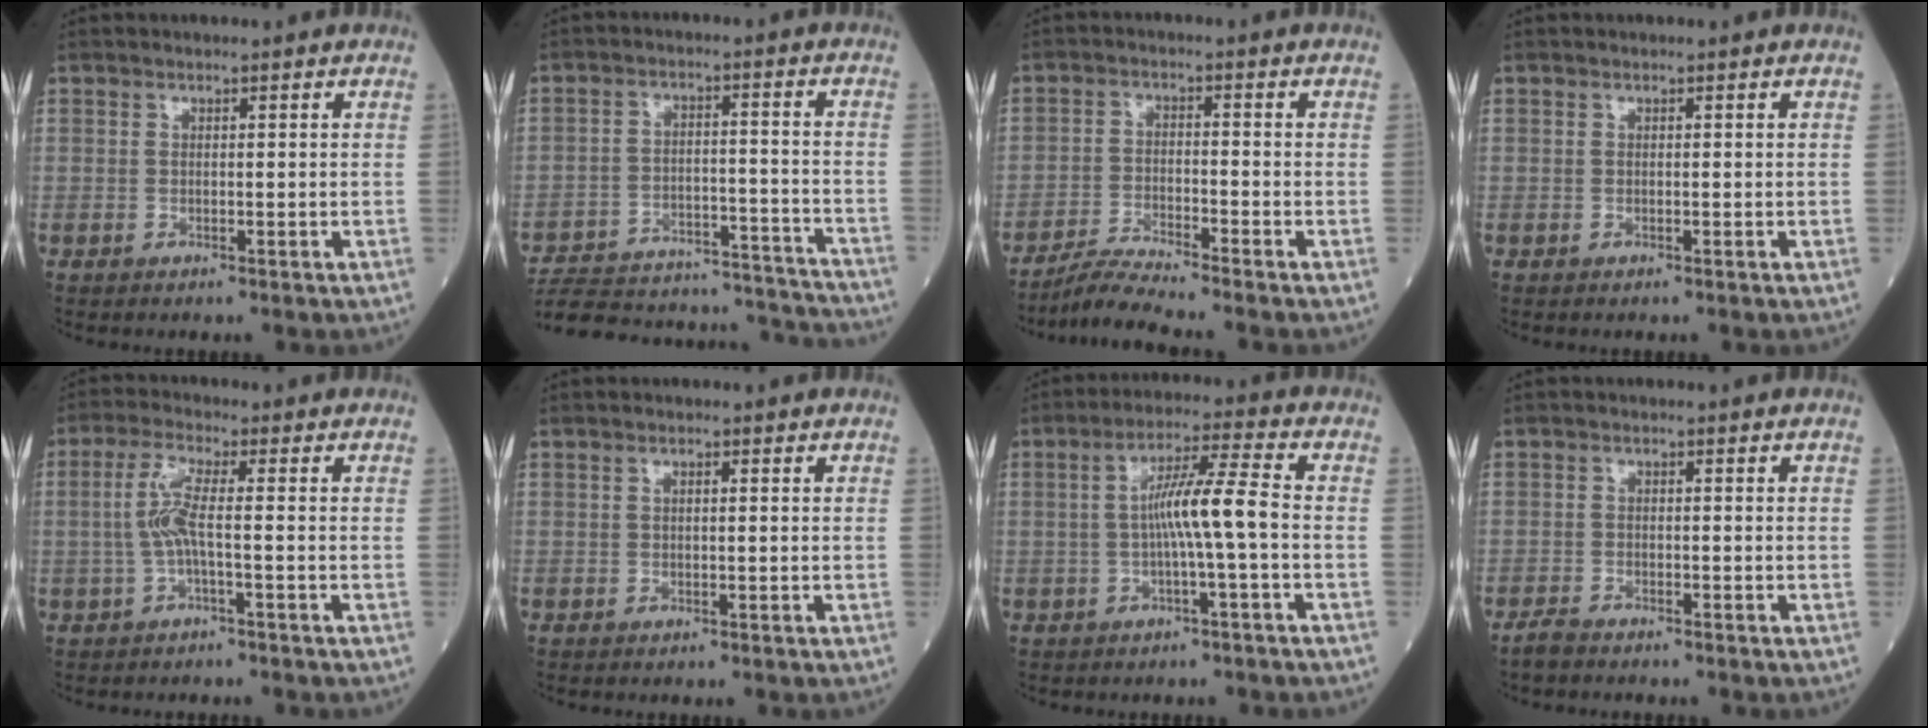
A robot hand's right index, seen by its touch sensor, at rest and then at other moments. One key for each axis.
{"total": 26.3, "fx": -25.1, "fy": 3.5, "fz": 7.0, "tx": -0.105, "ty": -0.004, "tz": -0.341}
{"total": 5.5, "fx": -5.1, "fy": -1.5, "fz": 1.4, "tx": -0.031, "ty": -0.023, "tz": -0.099}
{"total": 0.0}
{"total": 4.8, "fx": -0.5, "fy": 0.2, "fz": 4.8, "tx": -0.107, "ty": 0.009, "tz": -0.012}
{"total": 0.6, "fx": 0.1, "fy": 0.2, "fz": 0.5, "tx": -0.011, "ty": 0.002, "tz": 0.001}
{"total": 7.3, "fx": -0.9, "fy": -0.5, "fz": 7.2, "tx": -0.130, "ty": 0.013, "tz": -0.018}
{"total": 1.9, "fx": -1.8, "fy": 0.2, "fz": 0.4, "tx": -0.015, "ty": -0.004, "tz": -0.034}